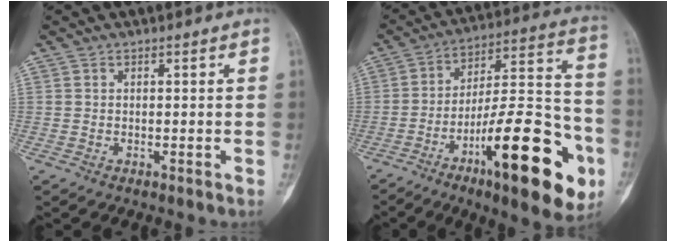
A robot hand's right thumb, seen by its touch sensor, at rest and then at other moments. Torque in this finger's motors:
{"motor_torque": [0.80, 0.77, 1.81, -0.97, 0.12]}